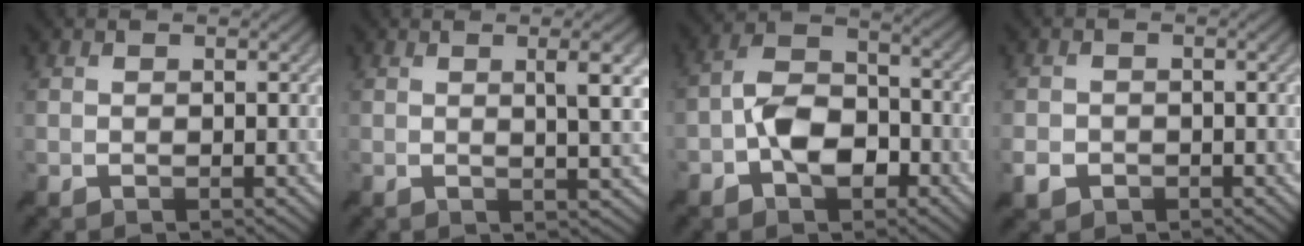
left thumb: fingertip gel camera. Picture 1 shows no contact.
{"total": 5.5, "force": [1.3, 0.6, 5.3], "torque": [-0.086, 0.014, 0.021]}
{"total": 7.8, "force": [-2.9, 4.2, 5.9], "torque": [-0.111, 0.014, -0.066]}
{"total": 2.4, "force": [-1.3, 1.7, 1.1], "torque": [-0.028, -0.003, -0.031]}